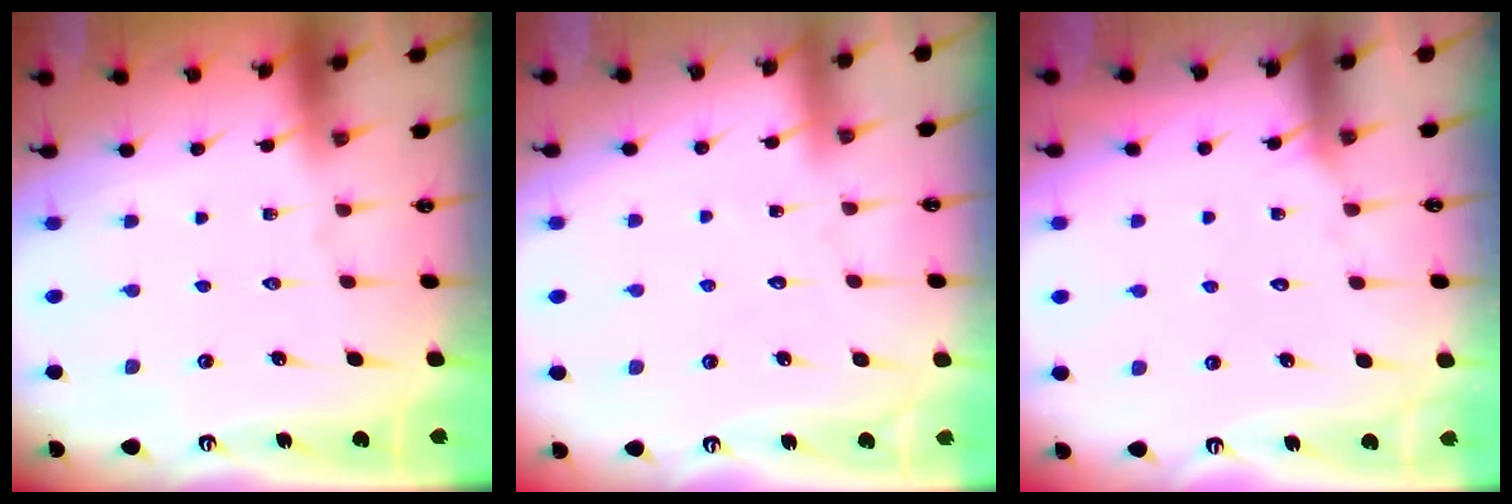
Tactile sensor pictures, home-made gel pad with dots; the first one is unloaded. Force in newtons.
{"total": 3.9, "press": 3.9, "slide": 0.3}
{"total": 3.0, "press": 3.0, "slide": 0.3}